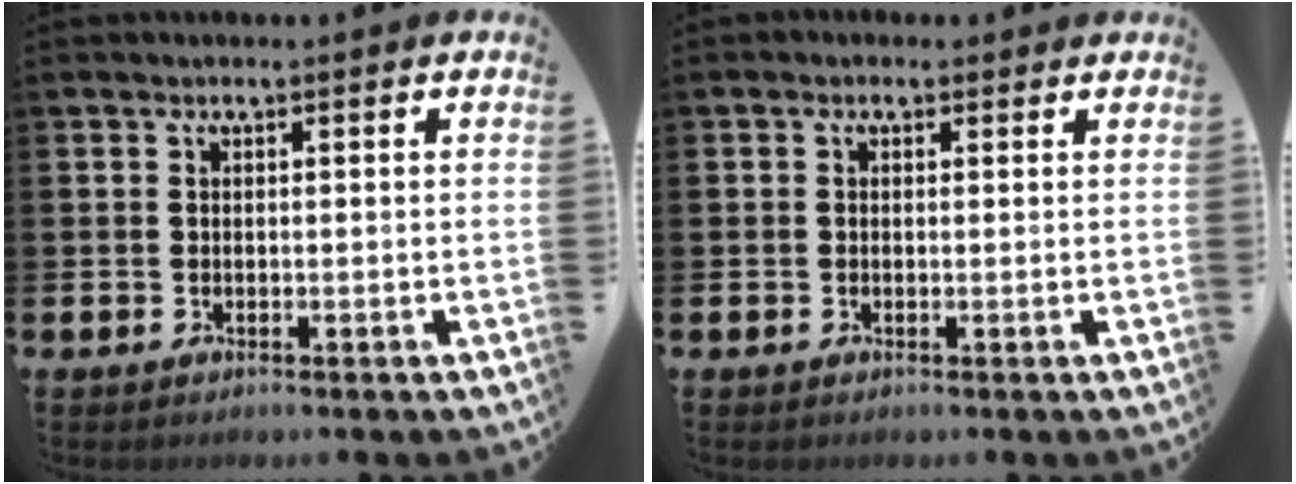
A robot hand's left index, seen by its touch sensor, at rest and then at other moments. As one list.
[{"total": 0.6, "force": [0.1, 0.5, 0.3], "torque": [0.000, 0.005, -0.002]}]